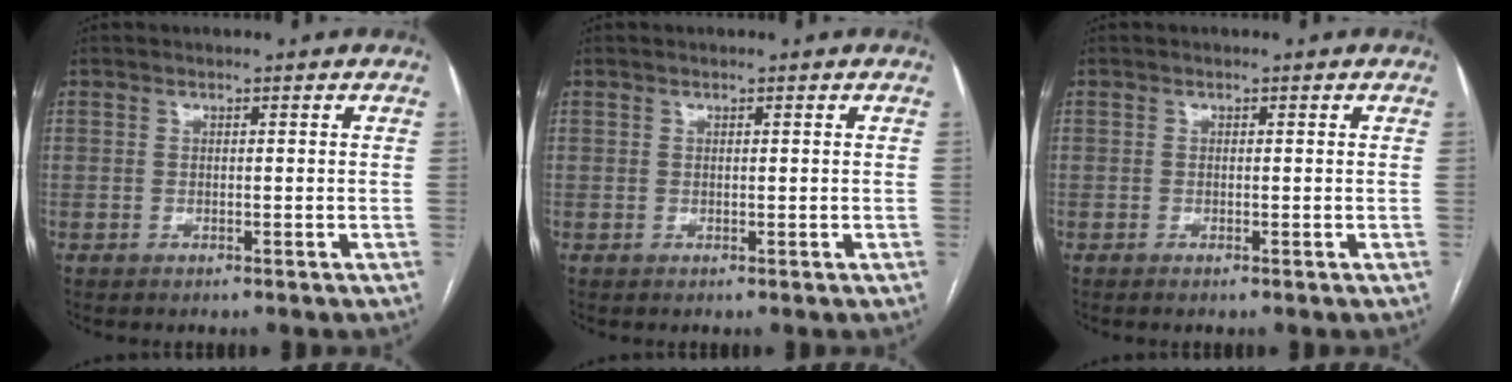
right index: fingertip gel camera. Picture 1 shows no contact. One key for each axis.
{"total": 0.0}
{"total": 0.7, "fx": -0.5, "fy": 0.0, "fz": 0.4, "tx": -0.009, "ty": -0.001, "tz": -0.009}